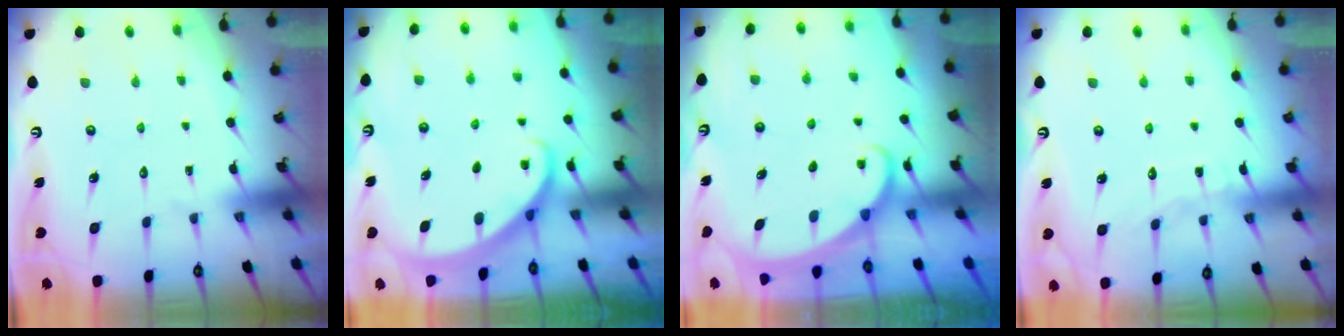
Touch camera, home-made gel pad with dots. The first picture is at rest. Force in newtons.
{"total": 2.1, "press": 2.1, "slide": 0.2}
{"total": 1.6, "press": 1.6, "slide": 0.1}
{"total": 5.7, "press": 5.7, "slide": 0.6}